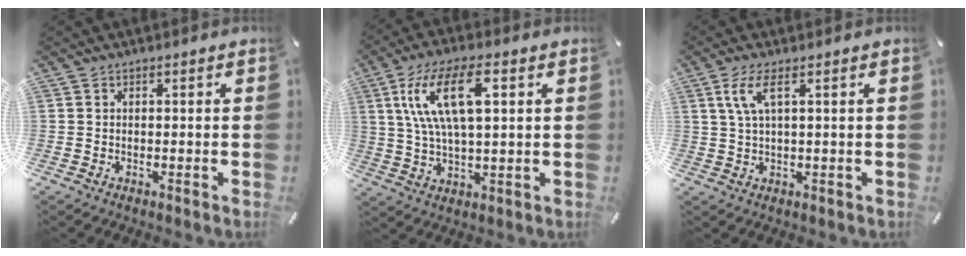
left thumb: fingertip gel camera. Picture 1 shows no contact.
{"total": 14.4, "force": [5.1, 5.3, 12.3], "torque": [-0.269, 0.003, 0.083]}
{"total": 5.8, "force": [2.2, 1.2, 5.2], "torque": [-0.107, 0.000, 0.036]}